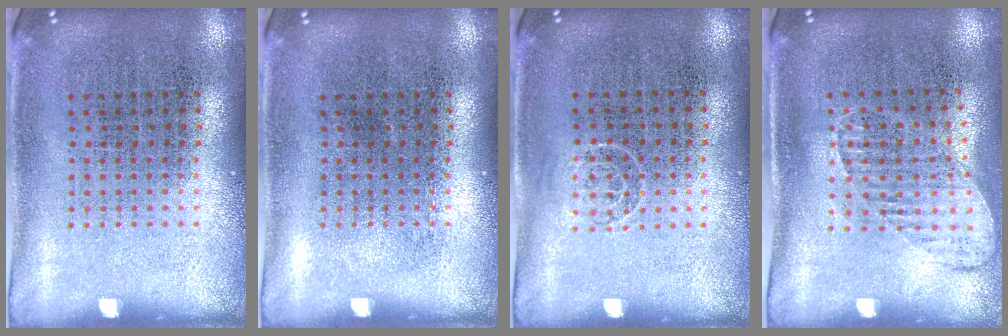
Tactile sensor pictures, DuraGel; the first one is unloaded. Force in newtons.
{"total": 0.0}
{"total": 0.7, "press": 0.5, "slide": 0.5}
{"total": 1.4, "press": 1.1, "slide": 0.8}